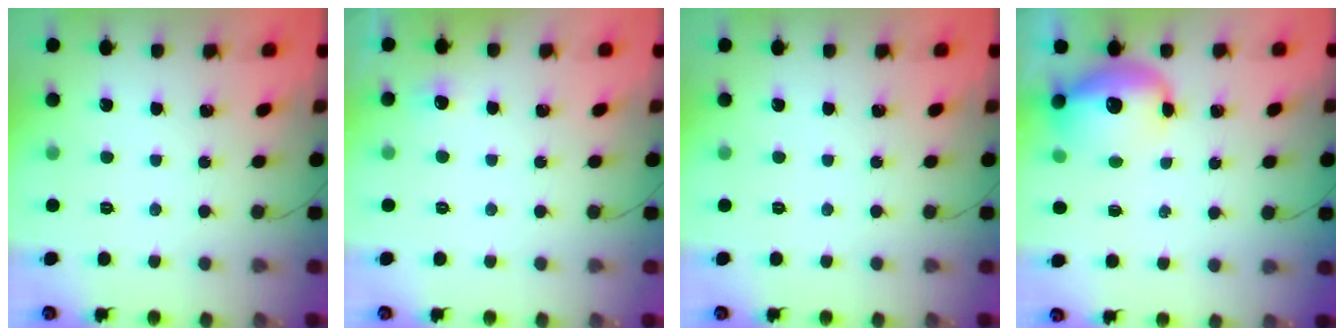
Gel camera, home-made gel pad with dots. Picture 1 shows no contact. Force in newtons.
{"total": 3.6, "press": 3.3, "slide": 1.5}
{"total": 0.0}
{"total": 11.4, "press": 11.1, "slide": 2.5}